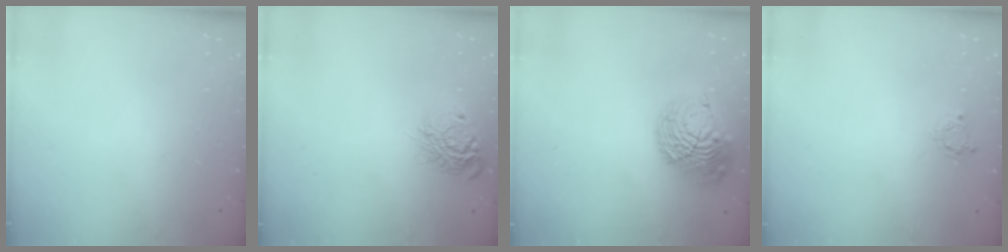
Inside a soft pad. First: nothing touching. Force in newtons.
{"total": 12.5, "press": 12.5, "slide": 0.8}
{"total": 12.8, "press": 12.8, "slide": 1.5}
{"total": 4.3, "press": 4.2, "slide": 0.4}